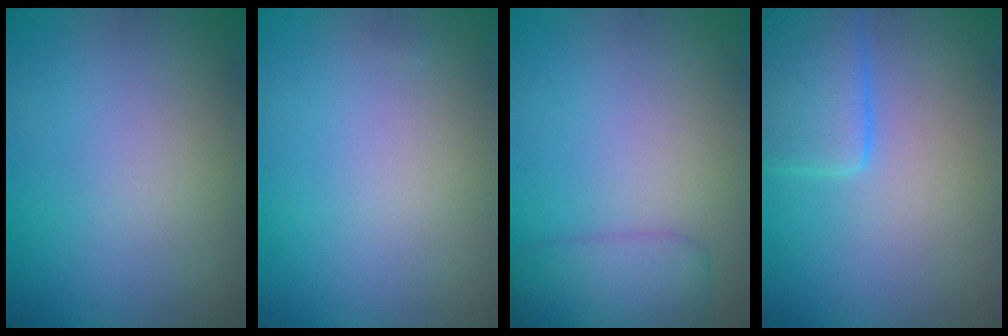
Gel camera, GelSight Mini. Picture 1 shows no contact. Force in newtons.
{"total": 0.0}
{"total": 3.1, "press": 3.1, "slide": 0.2}
{"total": 4.7, "press": 4.7, "slide": 0.3}